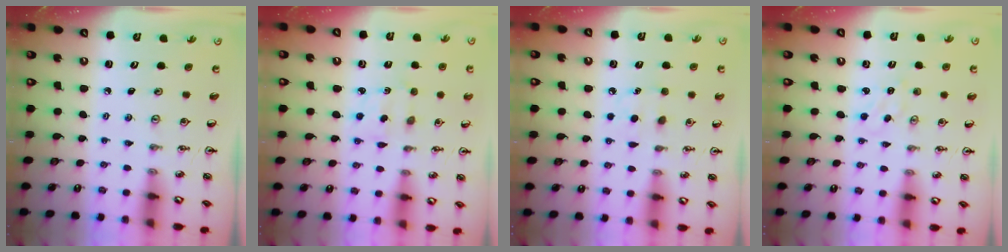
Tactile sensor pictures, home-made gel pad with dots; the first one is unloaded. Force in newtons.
{"total": 1.6, "press": 1.5, "slide": 0.6}
{"total": 5.5, "press": 5.5, "slide": 0.6}
{"total": 0.5, "press": 0.5, "slide": 0.1}